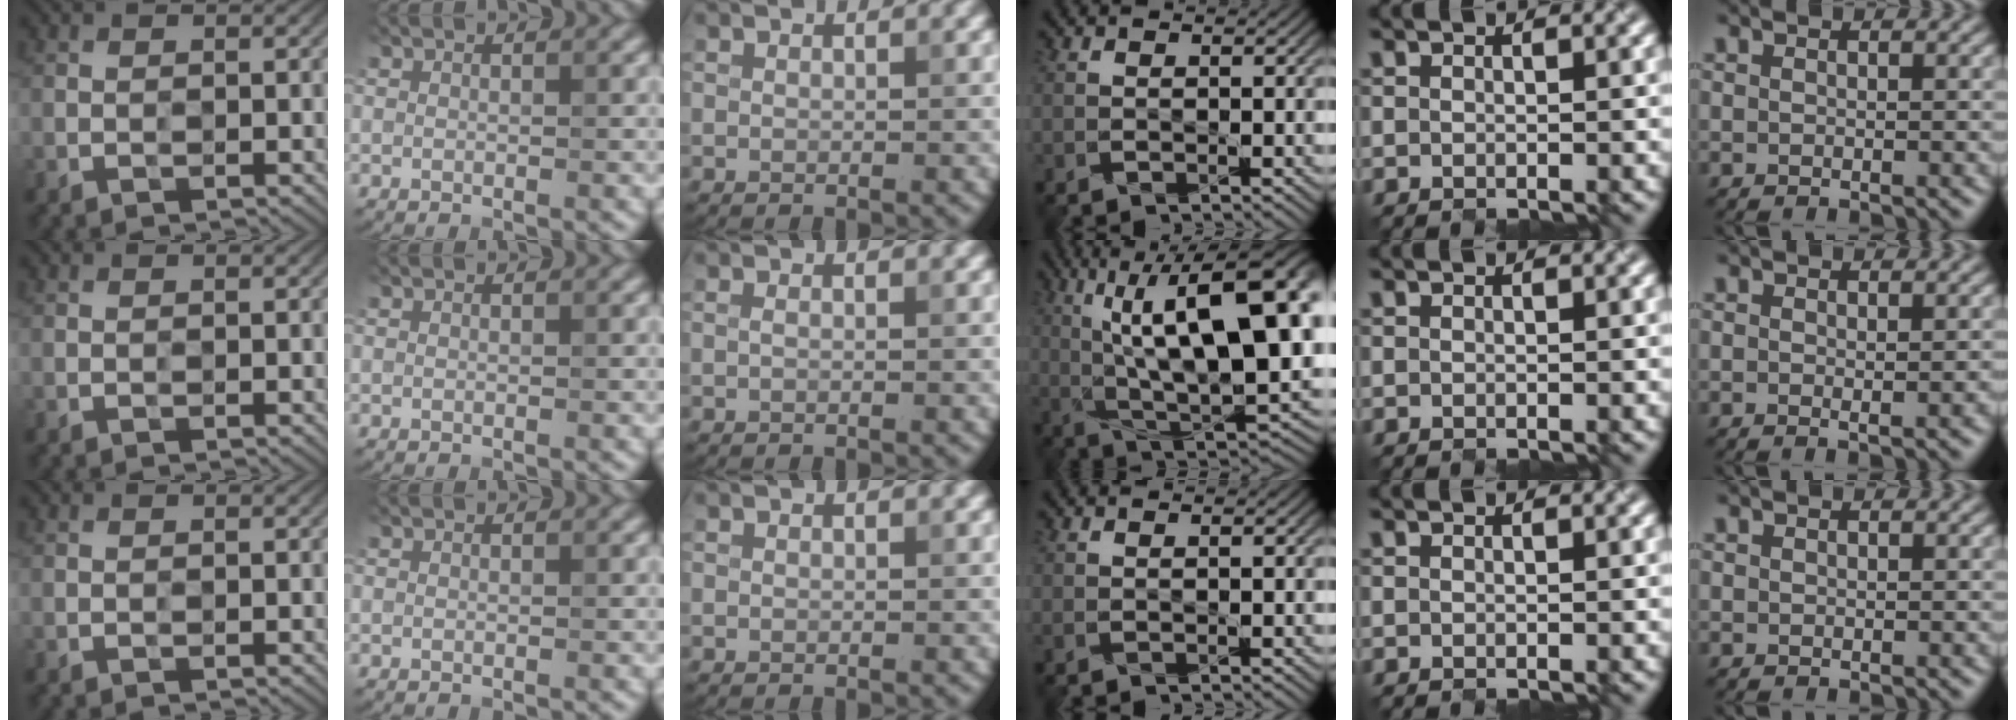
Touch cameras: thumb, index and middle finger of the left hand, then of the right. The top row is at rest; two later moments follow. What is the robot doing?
{"motion": "close", "object": "hinged tin"}